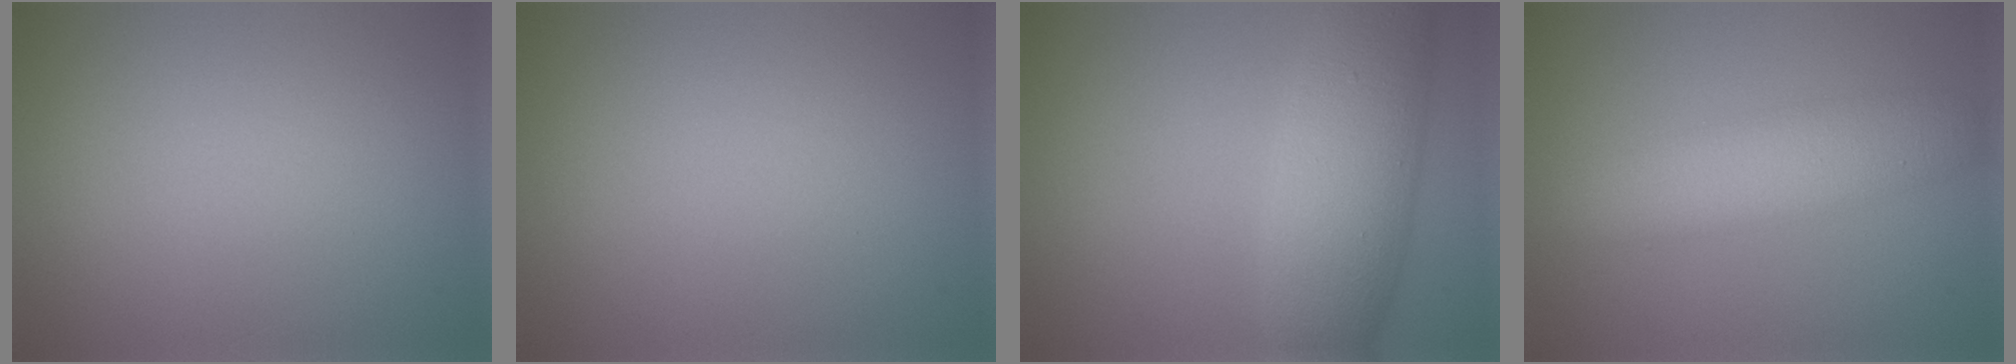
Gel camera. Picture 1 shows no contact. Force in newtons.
{"total": 0.0}
{"total": 7.4, "press": 7.4, "slide": 0.2}
{"total": 4.6, "press": 4.6, "slide": 0.1}